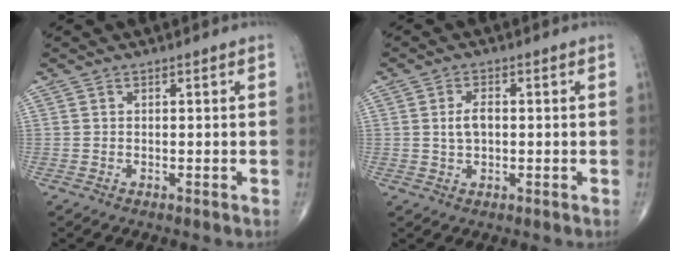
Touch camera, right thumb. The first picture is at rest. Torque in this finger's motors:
{"motor_torque": [0.02, -0.09, 0.45, 0.12, 0.00]}